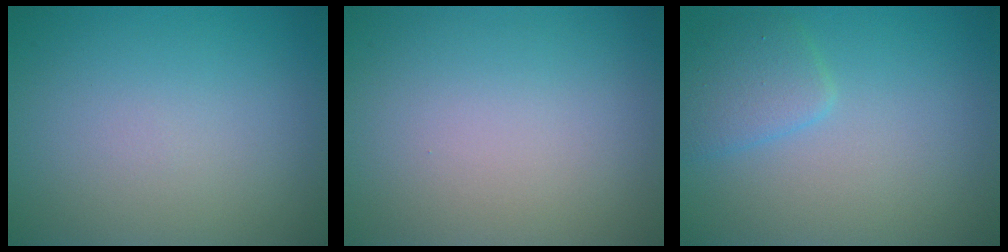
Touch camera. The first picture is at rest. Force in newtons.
{"total": 0.0}
{"total": 2.4, "press": 2.4, "slide": 0.0}